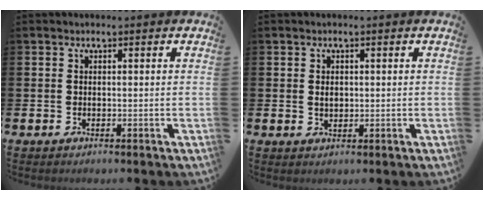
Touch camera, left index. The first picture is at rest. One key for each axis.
{"total": 1.3, "fx": 0.4, "fy": 0.9, "fz": 0.8, "tx": 0.002, "ty": -0.003, "tz": 0.002}